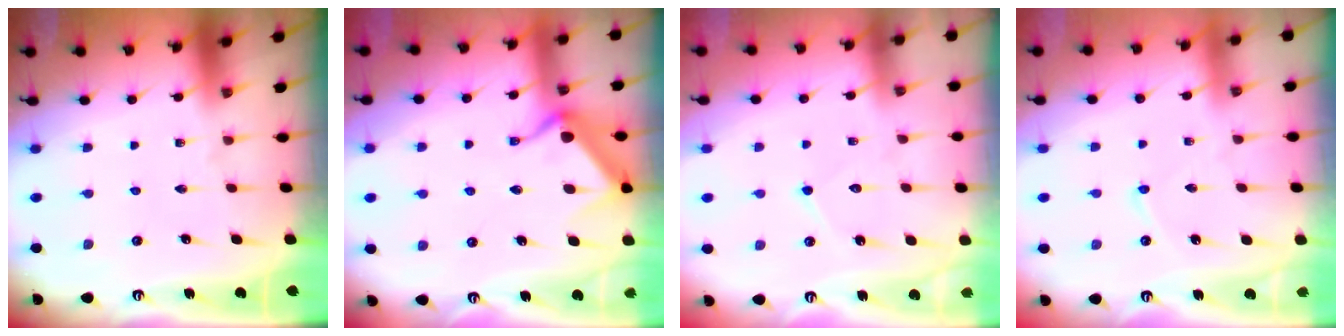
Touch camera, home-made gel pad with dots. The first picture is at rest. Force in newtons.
{"total": 12.1, "press": 12.1, "slide": 0.3}
{"total": 5.5, "press": 5.5, "slide": 0.5}
{"total": 2.1, "press": 2.1, "slide": 0.2}